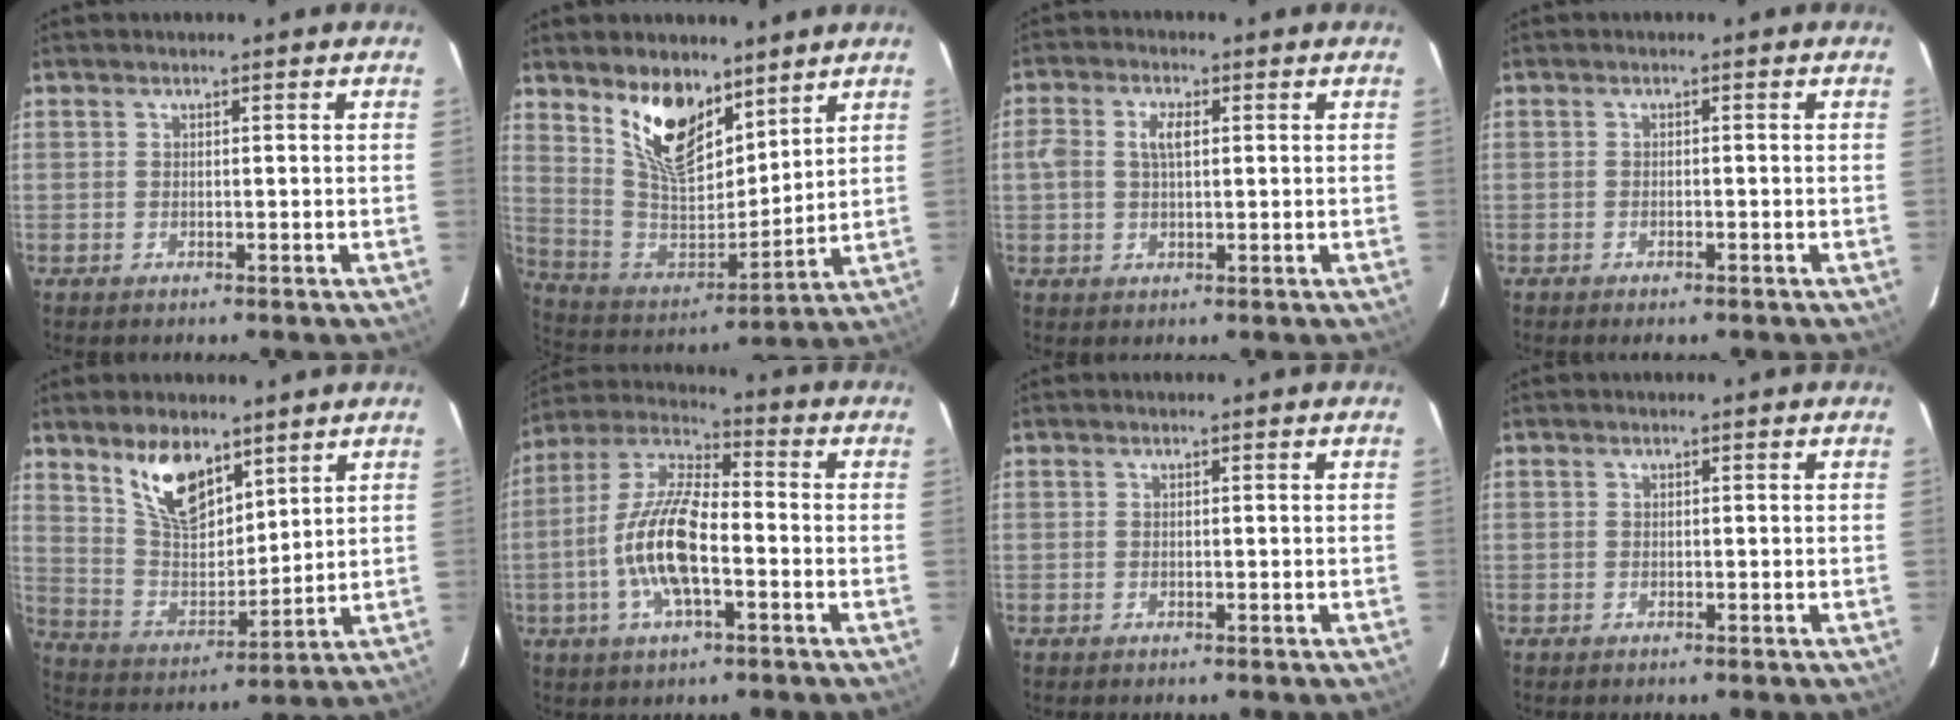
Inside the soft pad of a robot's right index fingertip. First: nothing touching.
{"total": 15.1, "force": [9.9, 6.9, 9.0], "torque": [-0.172, -0.011, 0.195]}
{"total": 4.4, "force": [0.6, 2.4, 3.6], "torque": [-0.068, 0.010, 0.011]}
{"total": 1.5, "force": [-1.2, 0.5, 0.7], "torque": [-0.014, -0.001, -0.018]}
{"total": 12.2, "force": [8.0, 5.7, 7.3], "torque": [-0.135, 0.001, 0.161]}
{"total": 13.8, "force": [-3.6, 4.9, 12.4], "torque": [-0.253, 0.003, -0.072]}
{"total": 0.0}
{"total": 0.6, "force": [-0.2, 0.6, -0.1], "torque": [0.003, 0.001, -0.002]}